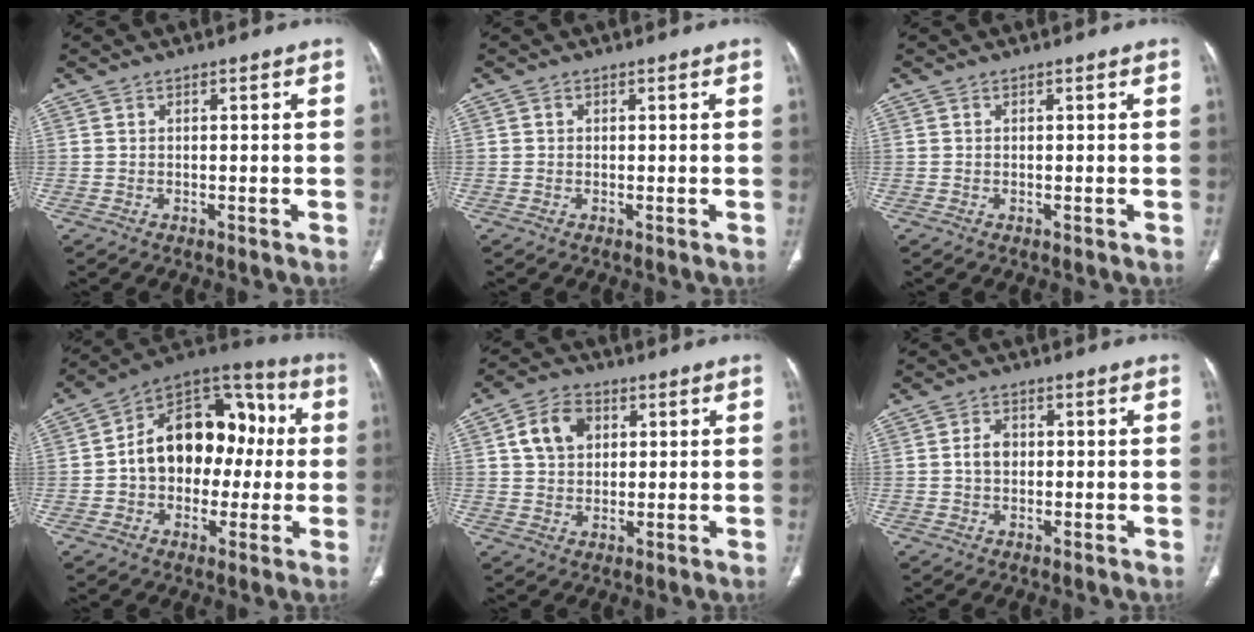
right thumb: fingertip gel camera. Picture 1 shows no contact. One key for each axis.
{"total": 0.5, "fx": 0.1, "fy": 0.5, "fz": 0.1, "tx": 0.000, "ty": 0.002, "tz": 0.001}
{"total": 0.0}
{"total": 20.0, "fx": 0.5, "fy": 13.8, "fz": 14.4, "tx": -0.176, "ty": 0.051, "tz": 0.002}
{"total": 8.1, "fx": 2.4, "fy": 6.1, "fz": 4.8, "tx": -0.067, "ty": 0.002, "tz": 0.039}
{"total": 3.2, "fx": 0.1, "fy": 2.4, "fz": 2.2, "tx": -0.036, "ty": 0.009, "tz": -0.001}